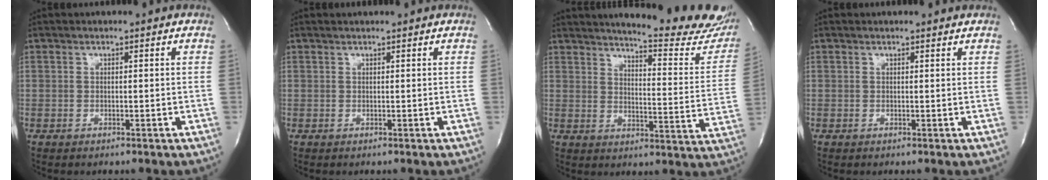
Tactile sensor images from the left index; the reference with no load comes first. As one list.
[{"total": 0.9, "force": [0.8, 0.0, 0.3], "torque": [-0.007, 0.010, 0.018]}, {"total": 22.7, "force": [20.4, 2.6, 9.6], "torque": [-0.130, -0.095, 0.235]}, {"total": 1.6, "force": [1.6, 0.2, 0.1], "torque": [-0.011, 0.004, 0.014]}]